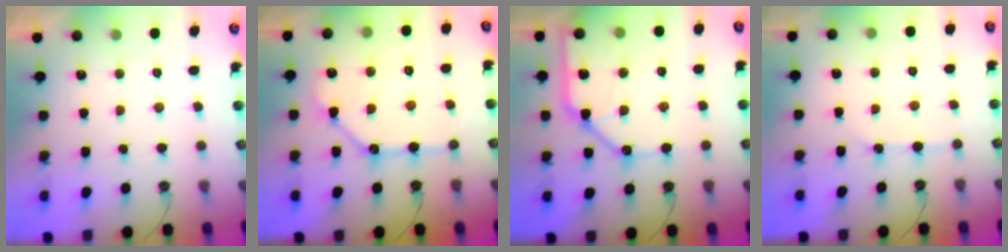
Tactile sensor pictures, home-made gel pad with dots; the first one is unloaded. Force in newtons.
{"total": 11.5, "press": 11.5, "slide": 1.2}
{"total": 16.7, "press": 16.5, "slide": 2.6}
{"total": 5.4, "press": 5.4, "slide": 0.3}